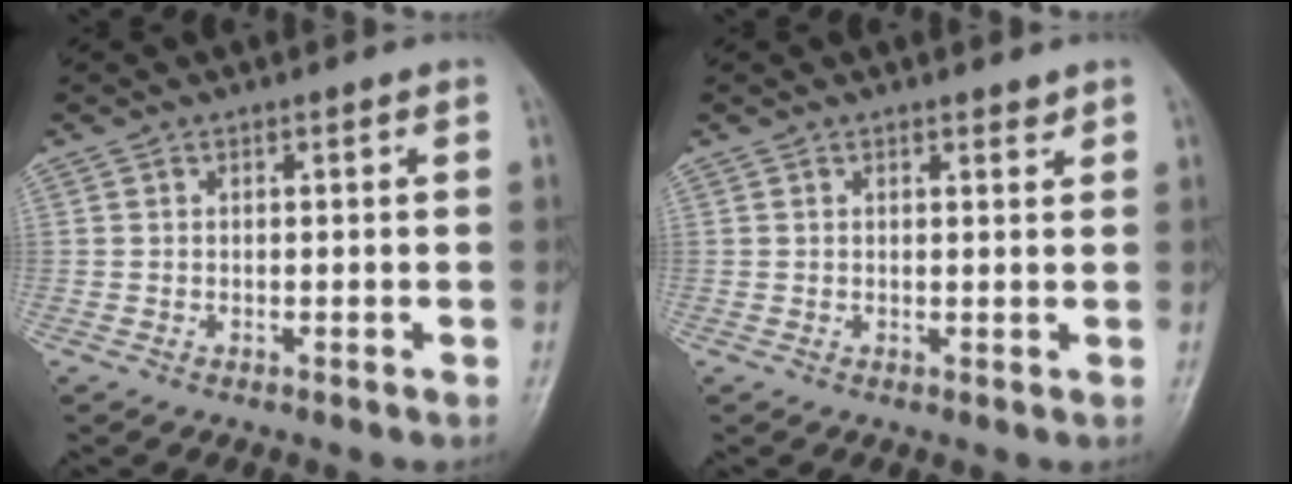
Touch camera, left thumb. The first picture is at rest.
{"total": 1.4, "force": [1.1, 0.5, 0.7], "torque": [-0.006, -0.007, 0.014]}